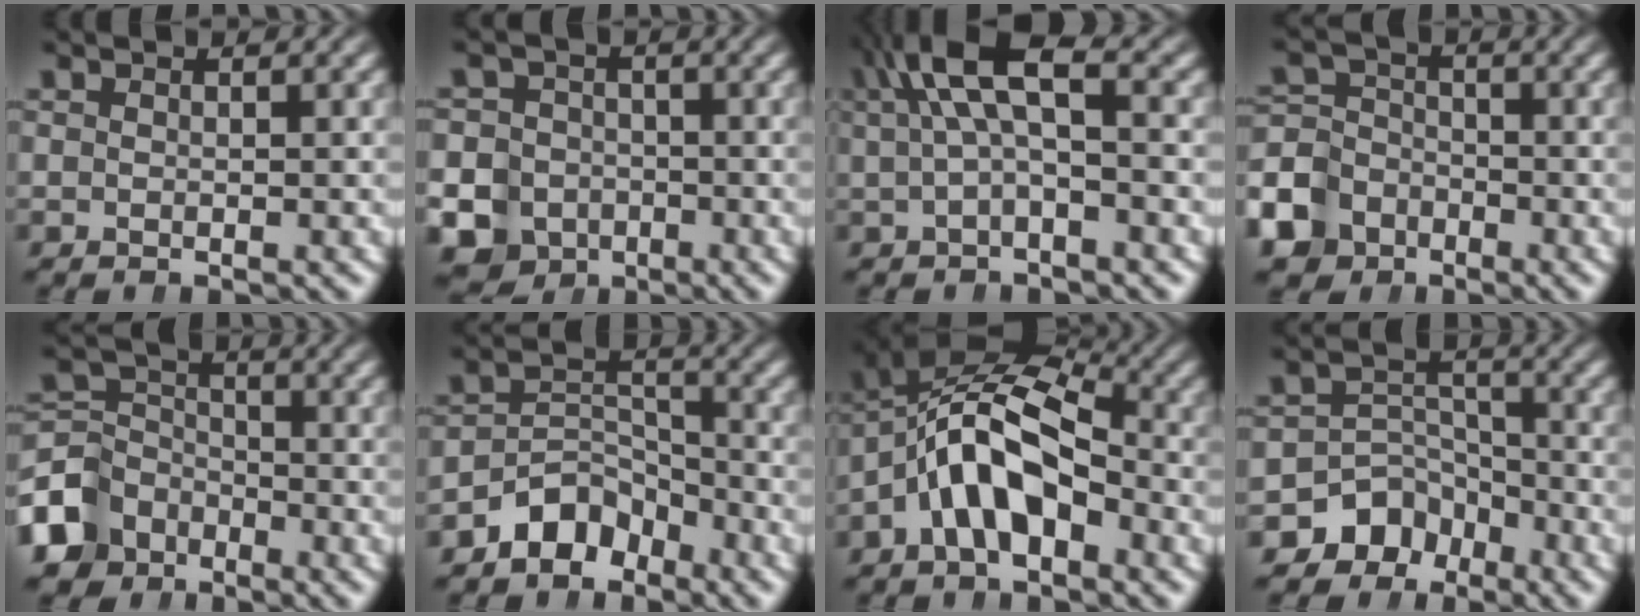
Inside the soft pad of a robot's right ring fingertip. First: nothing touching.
{"total": 13.1, "force": [-4.8, 11.6, 3.5], "torque": [-0.065, -0.053, -0.080]}
{"total": 5.9, "force": [1.9, 2.6, 4.9], "torque": [-0.089, 0.010, 0.032]}
{"total": 7.8, "force": [-3.4, 6.5, 2.6], "torque": [-0.050, -0.039, -0.045]}
{"total": 6.9, "force": [-2.8, 5.8, 2.5], "torque": [-0.044, -0.032, -0.039]}
{"total": 5.3, "force": [-3.7, 3.3, 1.9], "torque": [-0.012, -0.011, -0.062]}
{"total": 11.3, "force": [0.3, 8.2, 7.8], "torque": [-0.137, 0.000, -0.003]}
{"total": 8.1, "force": [-4.4, 6.4, 2.4], "torque": [-0.032, -0.020, -0.076]}